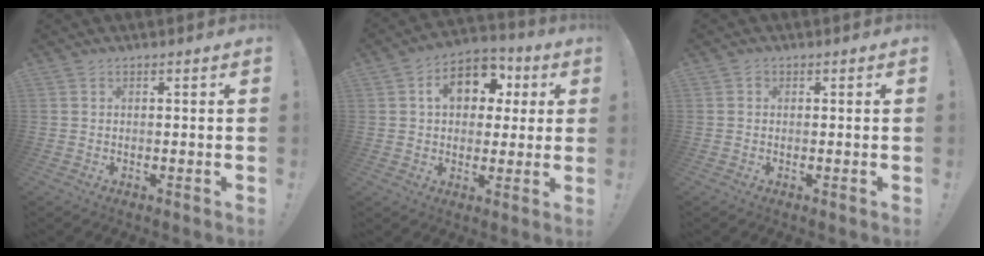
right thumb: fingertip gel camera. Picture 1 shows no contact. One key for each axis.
{"total": 13.2, "fx": 3.8, "fy": 9.5, "fz": 8.4, "tx": -0.125, "ty": 0.002, "tz": 0.071}
{"total": 0.7, "fx": 0.1, "fy": 0.7, "fz": 0.2, "tx": 0.004, "ty": 0.000, "tz": -0.001}